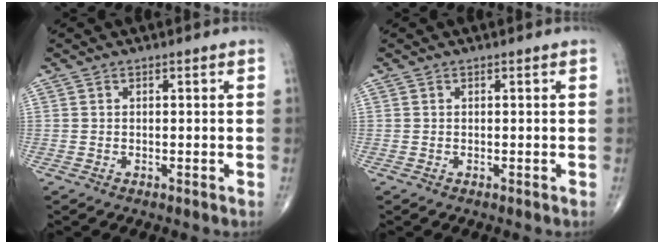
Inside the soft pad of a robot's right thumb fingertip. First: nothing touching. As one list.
[{"total": 0.0}]